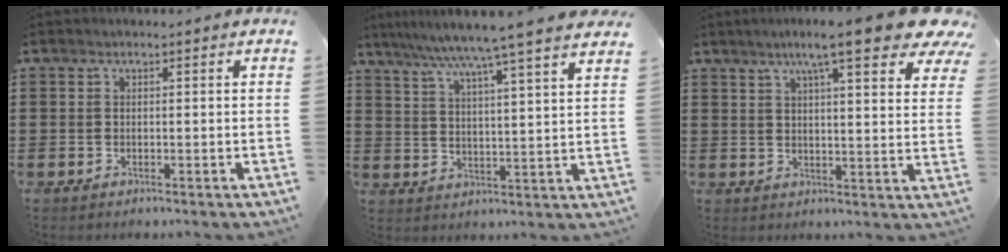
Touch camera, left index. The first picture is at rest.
{"total": 7.2, "force": [6.1, -1.5, 3.4], "torque": [-0.088, -0.040, 0.099]}
{"total": 10.1, "force": [7.3, 1.0, 6.8], "torque": [-0.121, -0.022, 0.120]}